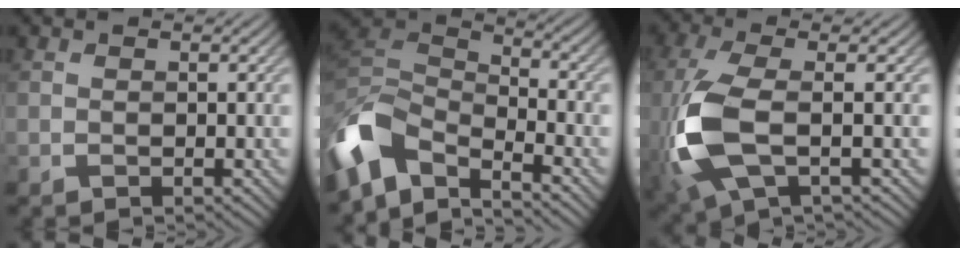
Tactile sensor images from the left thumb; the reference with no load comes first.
{"total": 9.8, "force": [-6.0, 4.9, 6.0], "torque": [-0.141, -0.006, -0.129]}
{"total": 10.1, "force": [-1.6, 4.1, 9.1], "torque": [-0.235, -0.014, -0.038]}